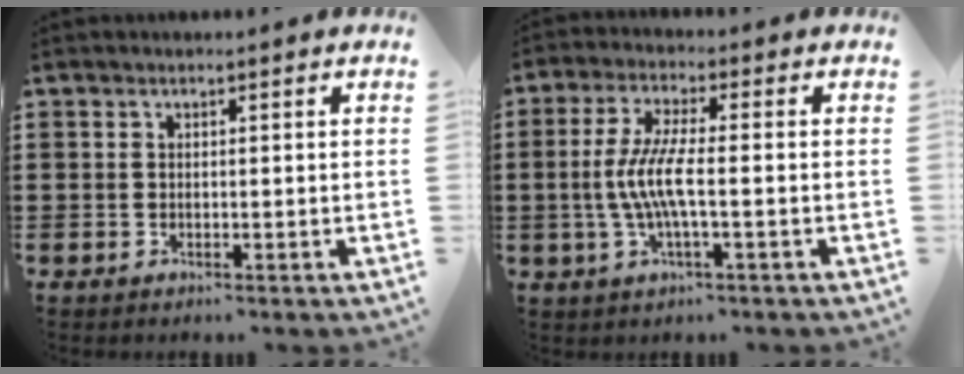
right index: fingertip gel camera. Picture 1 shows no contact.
{"total": 6.5, "force": [-1.3, 0.9, 6.3], "torque": [-0.146, -0.014, -0.036]}